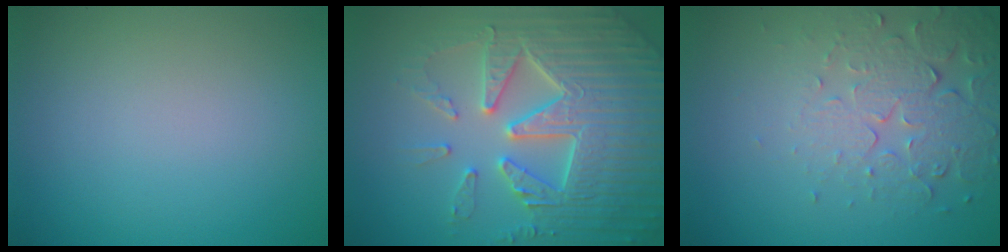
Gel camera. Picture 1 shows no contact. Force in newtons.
{"total": 7.6, "press": 7.5, "slide": 1.5}
{"total": 5.1, "press": 3.6, "slide": 3.6}